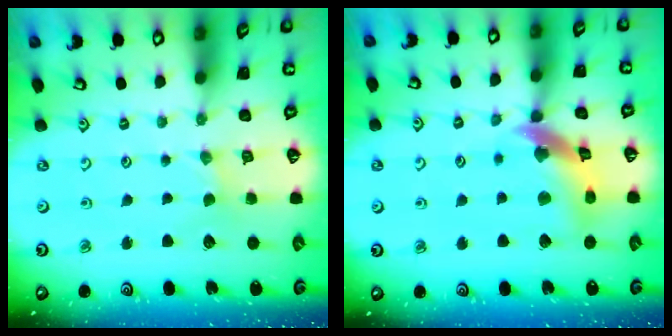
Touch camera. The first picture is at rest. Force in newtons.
{"total": 12.2, "press": 12.1, "slide": 1.6}